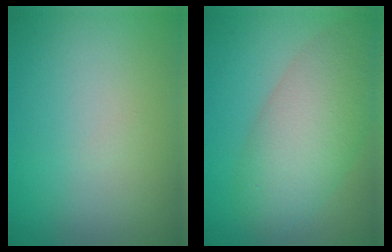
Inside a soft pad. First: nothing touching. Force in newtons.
{"total": 7.7, "press": 7.7, "slide": 0.3}